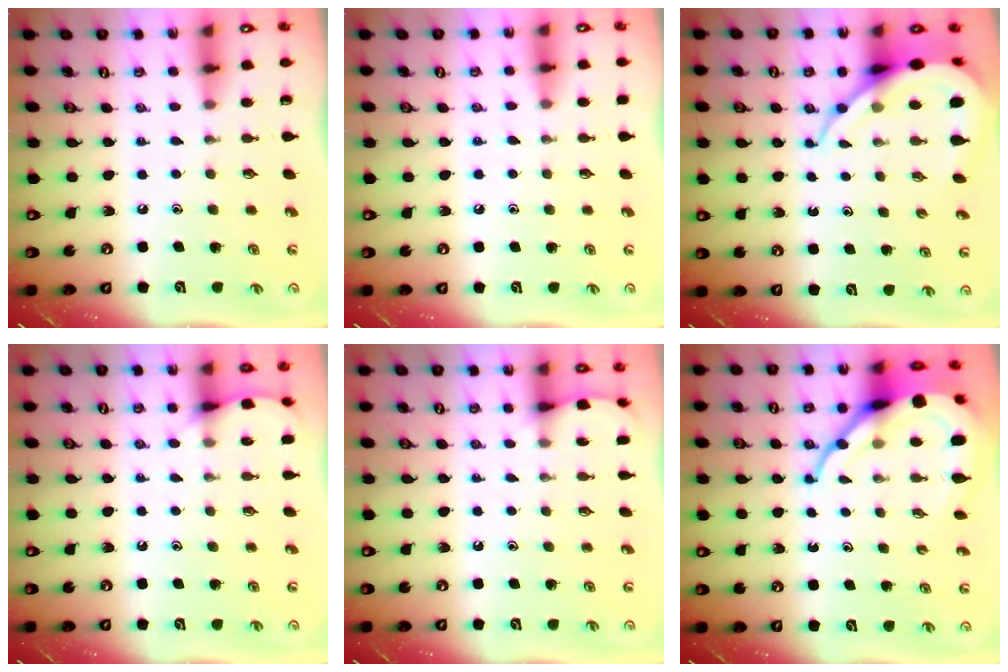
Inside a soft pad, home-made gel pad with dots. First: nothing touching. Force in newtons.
{"total": 3.7, "press": 3.7, "slide": 0.5}
{"total": 10.1, "press": 10.1, "slide": 1.2}
{"total": 5.8, "press": 5.8, "slide": 0.7}
{"total": 3.0, "press": 3.0, "slide": 0.5}
{"total": 12.9, "press": 12.8, "slide": 1.2}